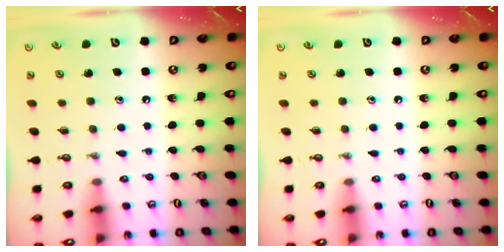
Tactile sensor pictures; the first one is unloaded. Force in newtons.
{"total": 0.0}